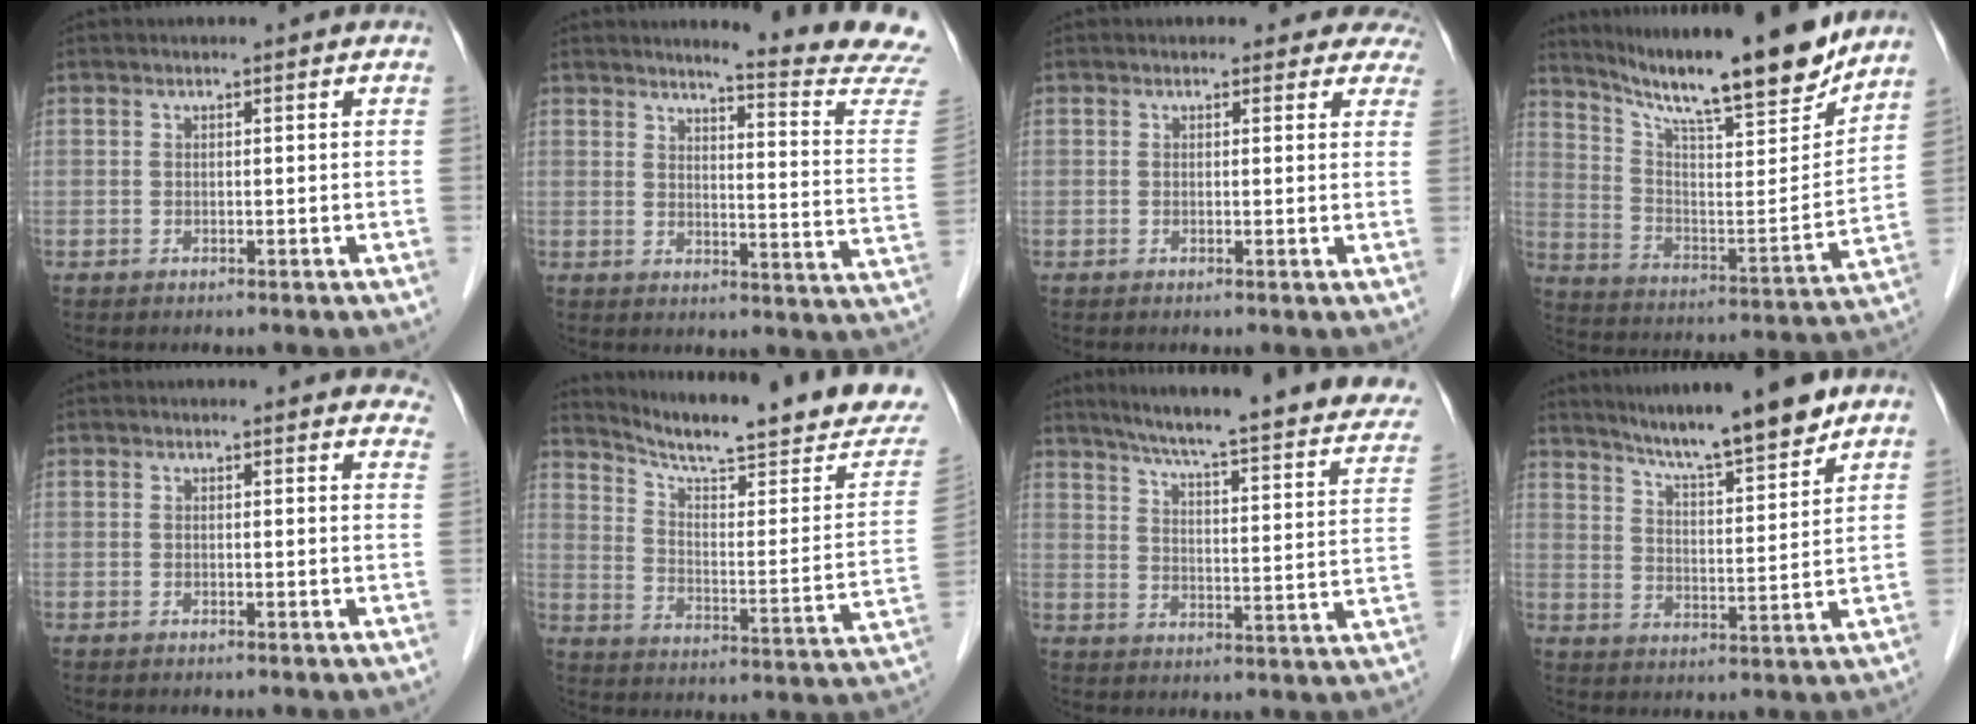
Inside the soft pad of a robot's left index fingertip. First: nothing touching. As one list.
[{"total": 14.0, "force": [13.3, -2.1, 3.8], "torque": [-0.052, -0.112, 0.143]}, {"total": 5.5, "force": [4.8, 2.6, -0.2], "torque": [0.038, -0.007, 0.022]}, {"total": 21.3, "force": [18.3, 2.0, 10.8], "torque": [-0.184, -0.026, 0.283]}, {"total": 9.8, "force": [9.3, 2.5, 2.1], "torque": [0.012, -0.008, 0.074]}, {"total": 20.8, "force": [18.5, 1.6, 9.2], "torque": [-0.142, -0.050, 0.249]}, {"total": 26.7, "force": [21.7, 3.2, 15.1], "torque": [-0.211, -0.030, 0.264]}, {"total": 12.0, "force": [10.3, 0.2, 6.1], "torque": [-0.095, 0.000, 0.162]}]